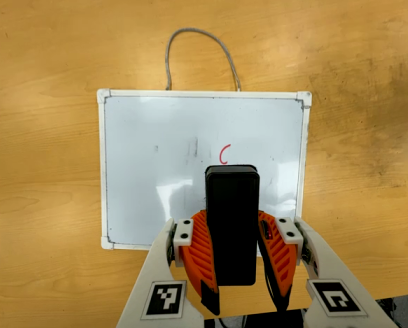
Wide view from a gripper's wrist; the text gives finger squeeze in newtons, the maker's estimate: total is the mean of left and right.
{"total": 8.6, "left": 7.7, "right": 9.4}